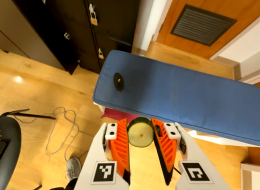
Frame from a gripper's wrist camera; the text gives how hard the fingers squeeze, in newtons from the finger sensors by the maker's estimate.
{"total": 9.8, "left": 9.6, "right": 10.0}